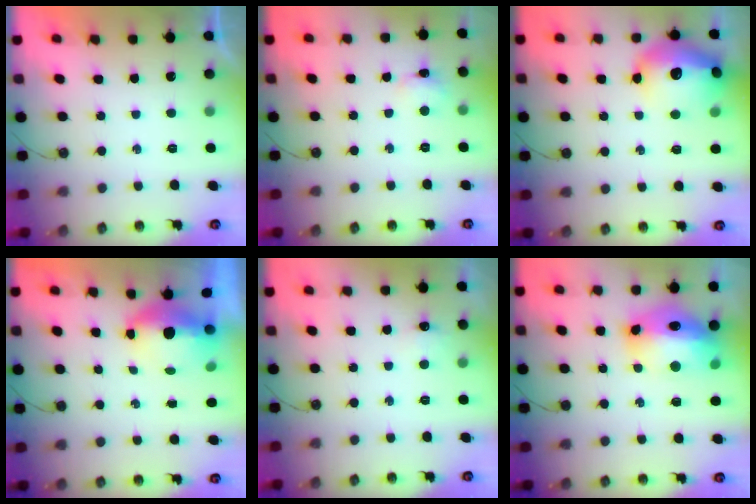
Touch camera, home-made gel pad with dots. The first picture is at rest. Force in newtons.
{"total": 4.0, "press": 3.9, "slide": 0.8}
{"total": 20.1, "press": 20.0, "slide": 1.6}
{"total": 5.4, "press": 5.3, "slide": 0.6}
{"total": 4.8, "press": 4.0, "slide": 2.7}
{"total": 16.5, "press": 16.5, "slide": 1.4}